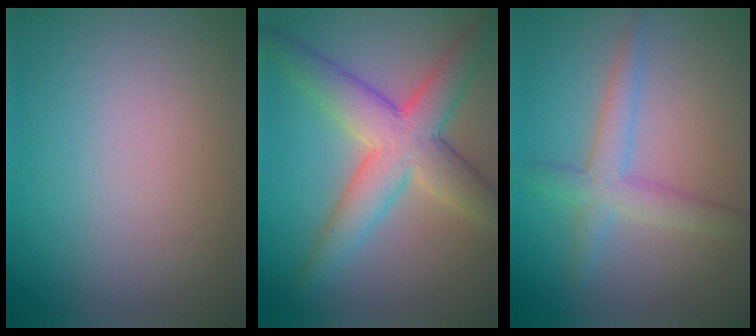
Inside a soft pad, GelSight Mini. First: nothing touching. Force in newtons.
{"total": 6.9, "press": 6.9, "slide": 0.2}
{"total": 2.9, "press": 2.9, "slide": 0.1}